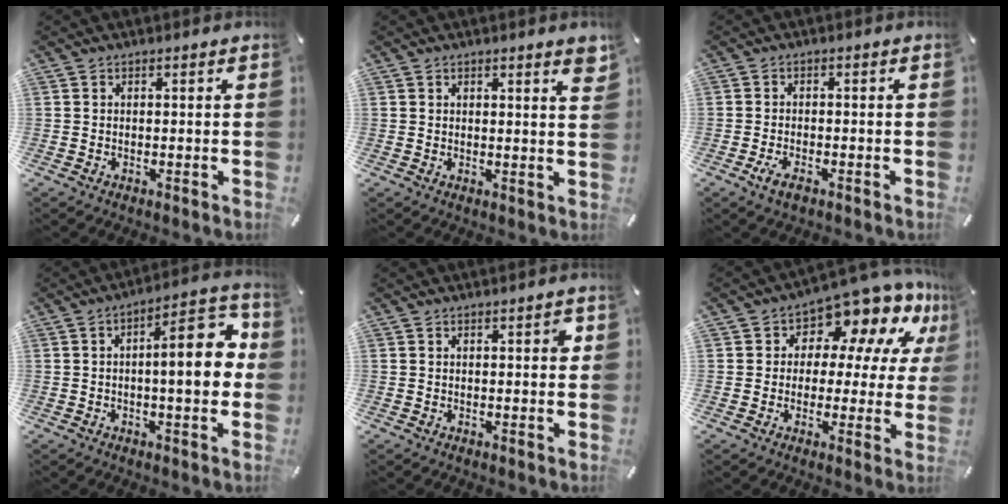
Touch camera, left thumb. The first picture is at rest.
{"total": 2.1, "force": [1.5, 0.6, 1.3], "torque": [-0.012, -0.004, 0.025]}
{"total": 3.1, "force": [-1.9, 1.4, 2.1], "torque": [-0.049, 0.003, -0.038]}
{"total": 12.8, "force": [0.6, 4.6, 12.0], "torque": [-0.153, -0.009, 0.002]}
{"total": 1.6, "force": [0.6, 0.6, 1.3], "torque": [-0.010, -0.001, 0.005]}
{"total": 10.5, "force": [8.0, 5.4, 4.0], "torque": [-0.074, -0.073, 0.141]}